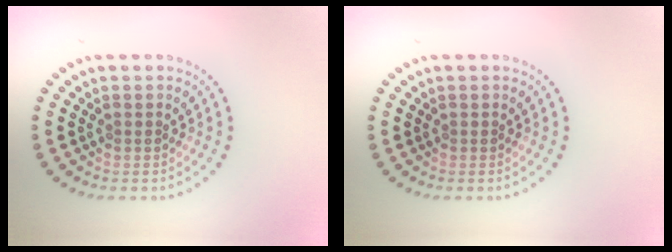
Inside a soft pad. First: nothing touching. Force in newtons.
{"total": 0.0}